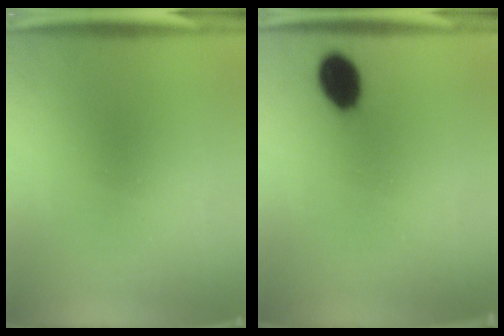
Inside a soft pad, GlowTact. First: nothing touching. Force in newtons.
{"total": 8.1}